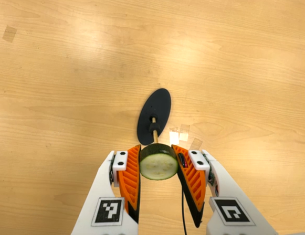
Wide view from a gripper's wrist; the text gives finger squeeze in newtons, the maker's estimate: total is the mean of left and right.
{"total": 9.9, "left": 9.4, "right": 10.4}